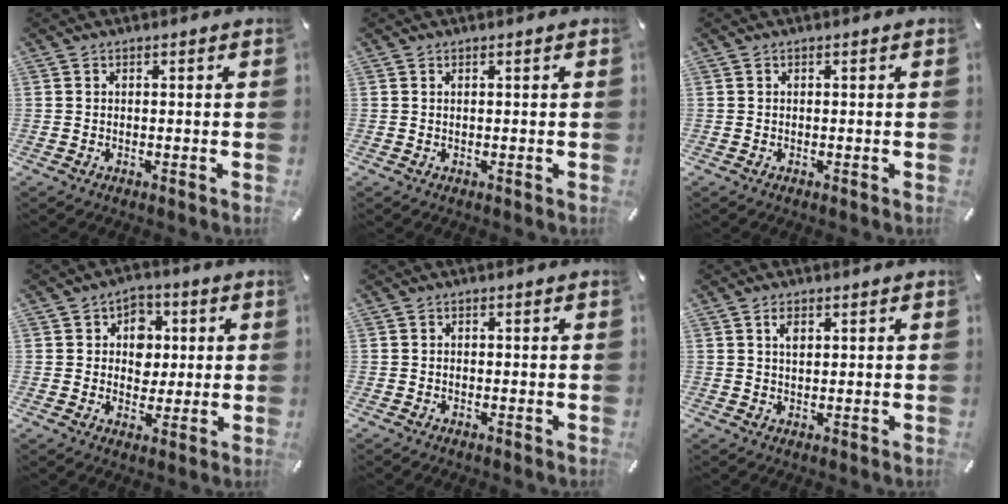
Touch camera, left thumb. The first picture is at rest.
{"total": 0.0}
{"total": 0.0}
{"total": 7.4, "force": [1.1, 6.7, 2.8], "torque": [-0.025, -0.004, 0.015]}
{"total": 0.5, "force": [-0.4, 0.3, 0.2], "torque": [-0.003, 0.003, -0.009]}
{"total": 2.4, "force": [1.1, 1.3, 1.8], "torque": [-0.030, 0.000, 0.017]}